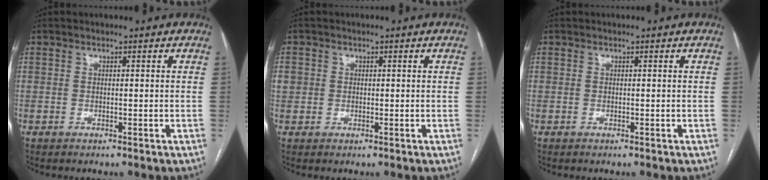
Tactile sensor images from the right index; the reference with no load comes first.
{"total": 2.8, "force": [0.4, 2.7, 0.6], "torque": [-0.014, 0.012, 0.014]}
{"total": 0.0}